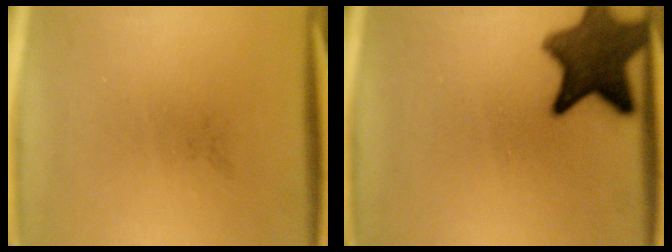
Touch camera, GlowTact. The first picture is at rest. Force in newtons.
{"total": 11.1}